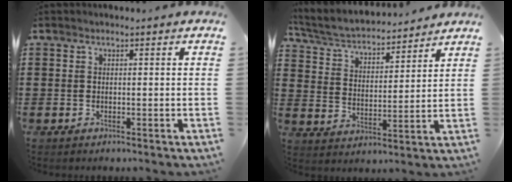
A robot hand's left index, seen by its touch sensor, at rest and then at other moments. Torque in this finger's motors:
{"motor_torque": [0.73, -0.69, 0.41, 0.09]}